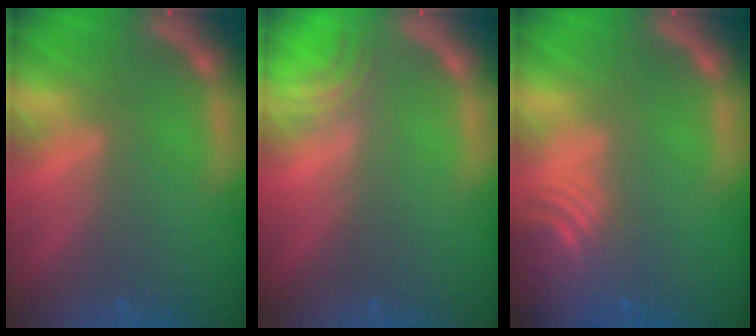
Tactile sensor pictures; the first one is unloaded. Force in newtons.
{"total": 2.5}
{"total": 6.5}